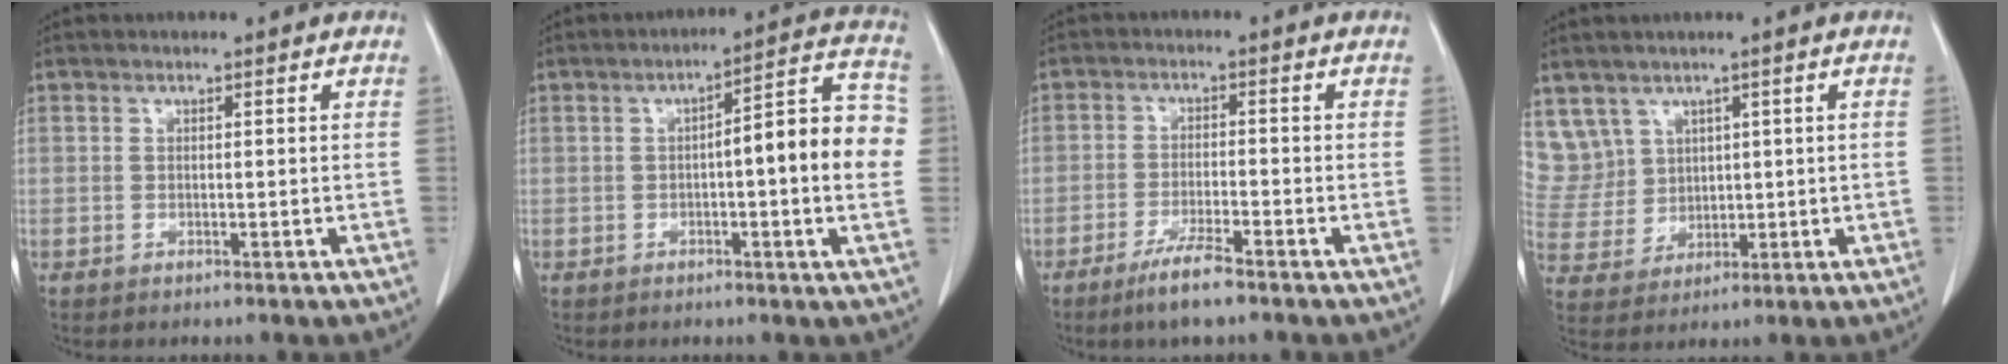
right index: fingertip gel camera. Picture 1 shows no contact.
{"total": 11.6, "force": [-0.2, 1.8, 11.5], "torque": [-0.147, 0.032, -0.006]}
{"total": 5.1, "force": [-3.7, 0.4, 3.4], "torque": [-0.069, -0.008, -0.069]}
{"total": 8.7, "force": [4.5, 7.4, 0.3], "torque": [-0.022, 0.036, 0.113]}